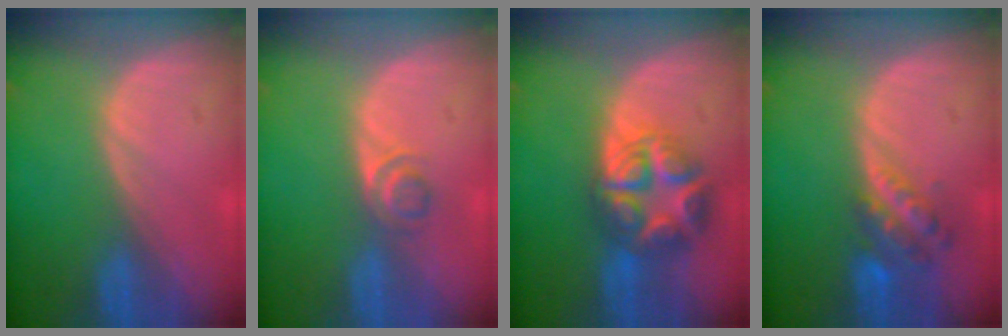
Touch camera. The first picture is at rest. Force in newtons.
{"total": 2.5, "press": 2.4, "slide": 0.8}
{"total": 8.3, "press": 8.3, "slide": 0.4}
{"total": 5.8, "press": 5.0, "slide": 2.8}